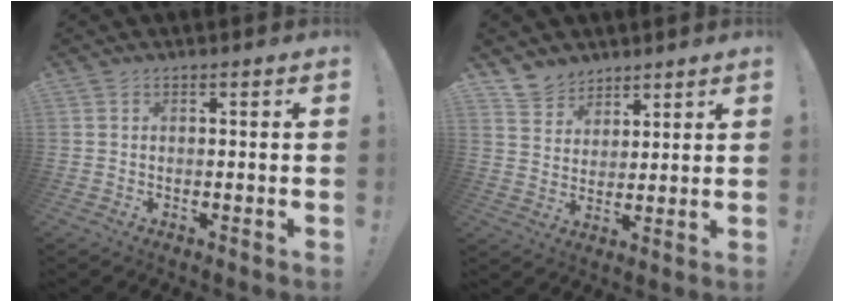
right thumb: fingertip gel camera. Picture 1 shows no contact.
{"total": 7.3, "force": [5.8, 4.3, 0.4], "torque": [-0.014, -0.044, 0.116]}